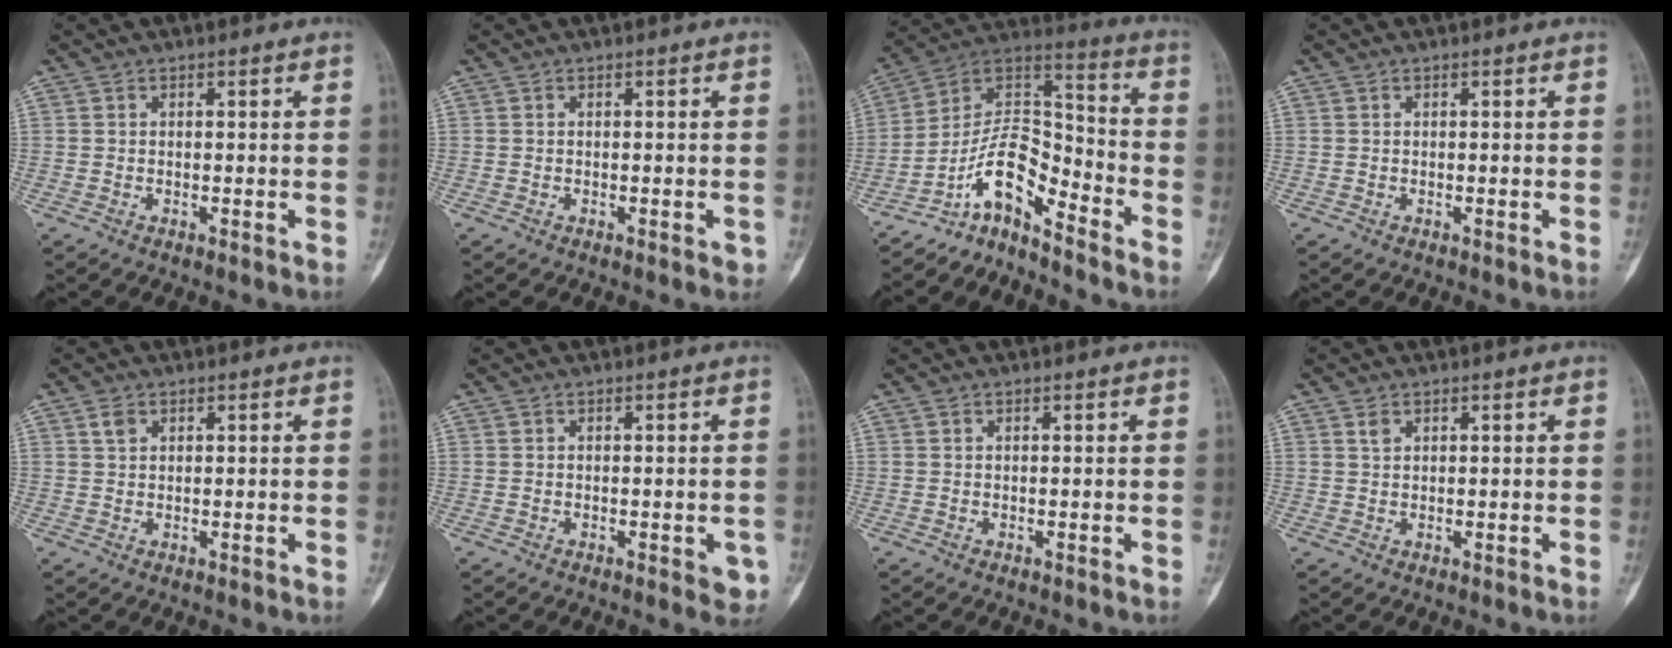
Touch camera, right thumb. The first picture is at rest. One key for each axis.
{"total": 1.0, "fx": -0.4, "fy": 0.5, "fz": 0.8, "tx": -0.005, "ty": 0.000, "tz": -0.004}
{"total": 11.5, "fx": -8.4, "fy": 4.2, "fz": 6.7, "tx": -0.111, "ty": 0.106, "tz": -0.161}
{"total": 0.0}
{"total": 1.7, "fx": 0.9, "fy": 1.1, "fz": 1.0, "tx": -0.014, "ty": 0.001, "tz": 0.018}
{"total": 3.2, "fx": -1.1, "fy": 1.5, "fz": 2.6, "tx": -0.012, "ty": 0.001, "tz": -0.009}
{"total": 0.0}
{"total": 1.2, "fx": 0.7, "fy": 0.7, "fz": 0.6, "tx": -0.007, "ty": 0.000, "tz": 0.014}